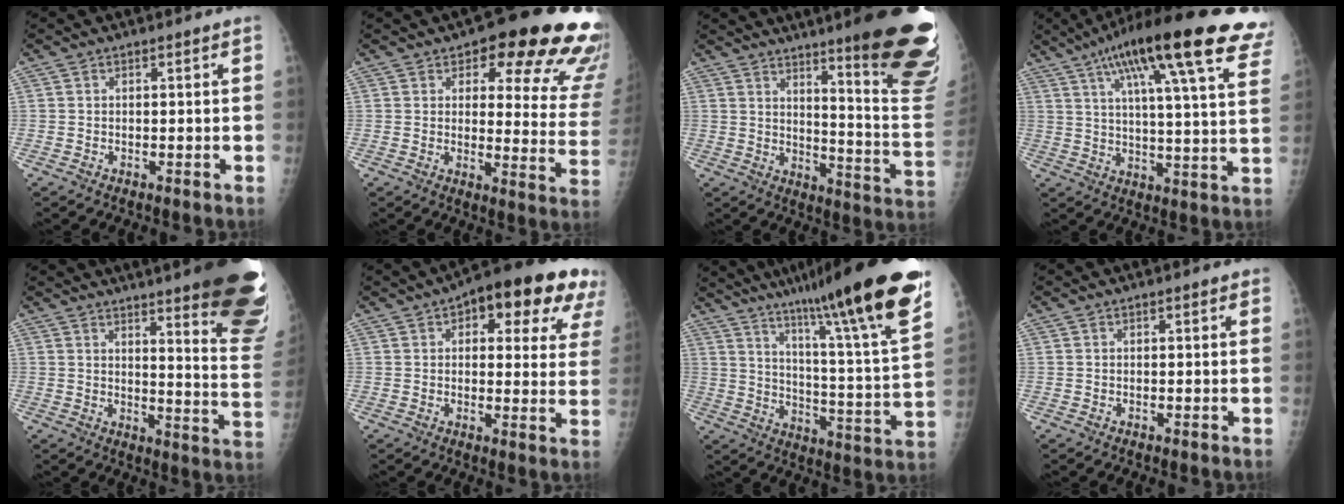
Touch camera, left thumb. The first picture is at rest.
{"total": 21.0, "force": [13.4, 8.2, 13.9], "torque": [-0.112, -0.067, 0.149]}
{"total": 24.5, "force": [15.0, 3.0, 19.2], "torque": [-0.198, -0.090, 0.202]}
{"total": 27.3, "force": [16.0, 5.1, 21.5], "torque": [-0.312, -0.014, 0.216]}
{"total": 25.3, "force": [18.1, 3.5, 17.3], "torque": [-0.167, -0.121, 0.218]}
{"total": 19.3, "force": [9.6, 8.4, 14.5], "torque": [-0.151, -0.002, 0.113]}
{"total": 28.6, "force": [20.0, 1.5, 20.5], "torque": [-0.304, -0.091, 0.297]}
{"total": 0.8, "force": [0.5, 0.3, 0.6], "torque": [-0.008, -0.001, 0.006]}